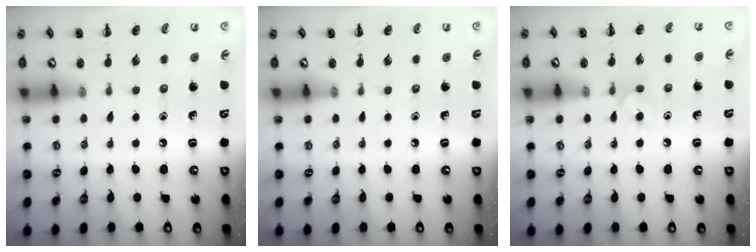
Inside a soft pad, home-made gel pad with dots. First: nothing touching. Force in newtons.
{"total": 0.0}
{"total": 4.6, "press": 4.3, "slide": 1.6}